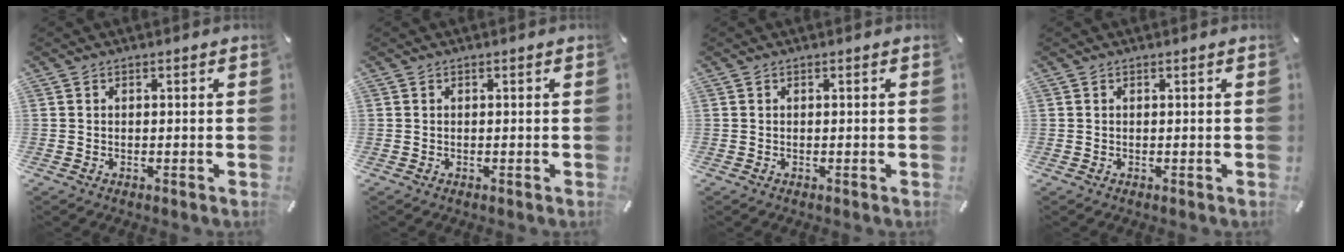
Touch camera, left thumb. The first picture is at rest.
{"total": 0.0}
{"total": 0.0}
{"total": 0.0}